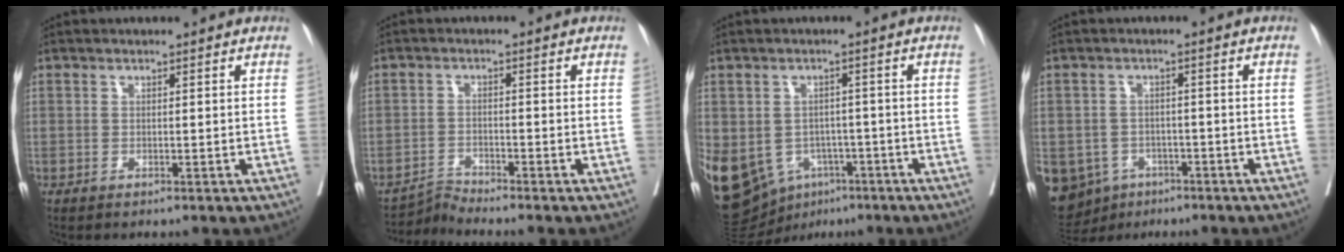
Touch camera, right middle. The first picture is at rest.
{"total": 3.1, "force": [-2.5, -1.5, -1.1], "torque": [0.019, -0.012, -0.044]}
{"total": 22.0, "force": [-9.1, 17.1, 10.4], "torque": [-0.312, -0.010, -0.121]}
{"total": 11.3, "force": [-5.8, 9.2, 3.1], "torque": [-0.094, 0.001, -0.076]}